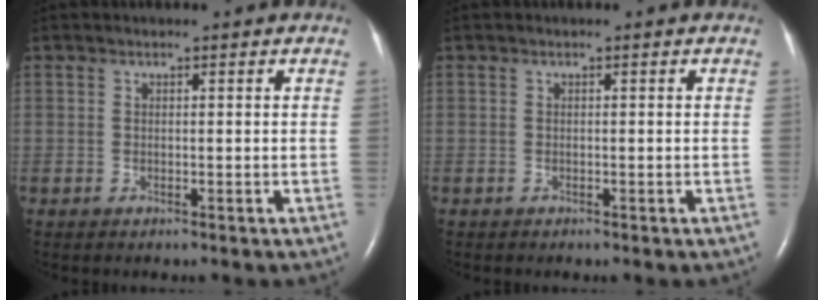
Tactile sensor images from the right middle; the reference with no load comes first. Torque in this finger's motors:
{"motor_torque": [-0.20, -0.17, -0.03, 0.02]}